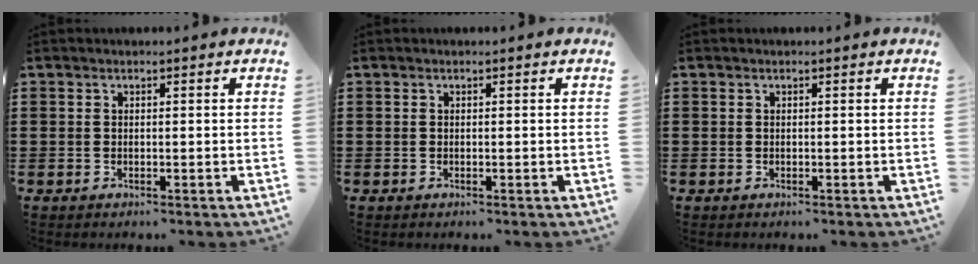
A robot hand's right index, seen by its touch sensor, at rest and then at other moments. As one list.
[{"total": 0.0}, {"total": 0.0}]